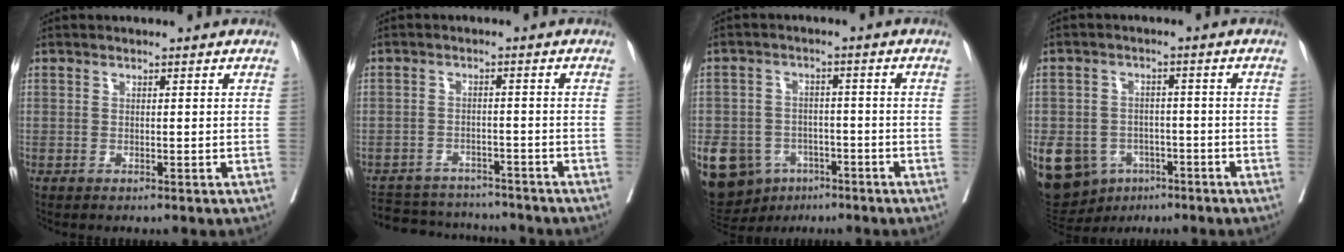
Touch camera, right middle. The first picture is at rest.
{"total": 10.3, "force": [-9.6, 3.2, 1.4], "torque": [-0.028, 0.008, -0.133]}
{"total": 15.6, "force": [-7.5, 12.1, 6.4], "torque": [-0.166, 0.006, -0.106]}
{"total": 18.4, "force": [-8.2, 14.4, 8.0], "torque": [-0.225, -0.001, -0.113]}